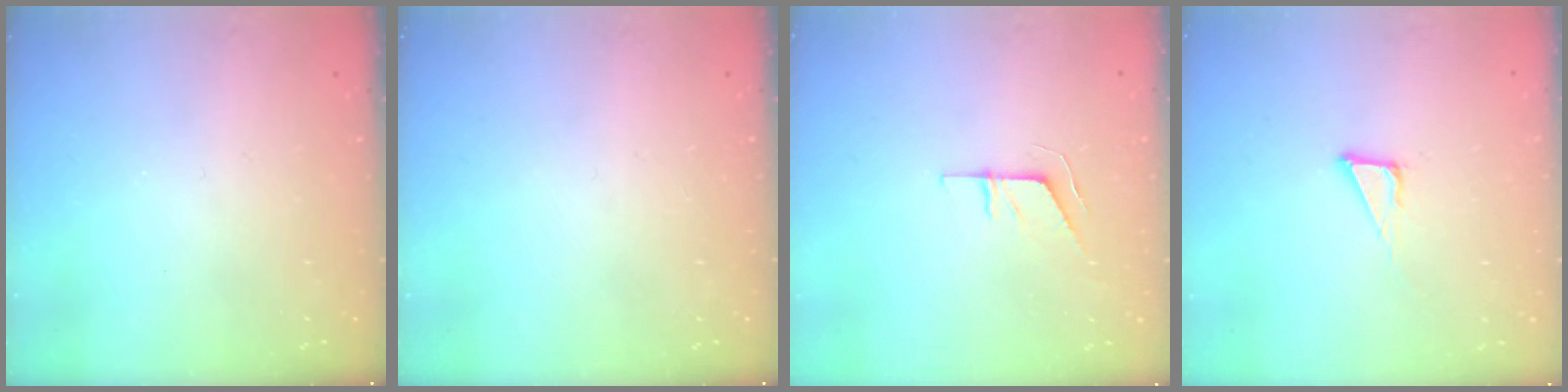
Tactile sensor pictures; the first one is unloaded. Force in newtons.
{"total": 0.0}
{"total": 4.5, "press": 4.5, "slide": 0.3}
{"total": 3.8, "press": 3.8, "slide": 0.0}